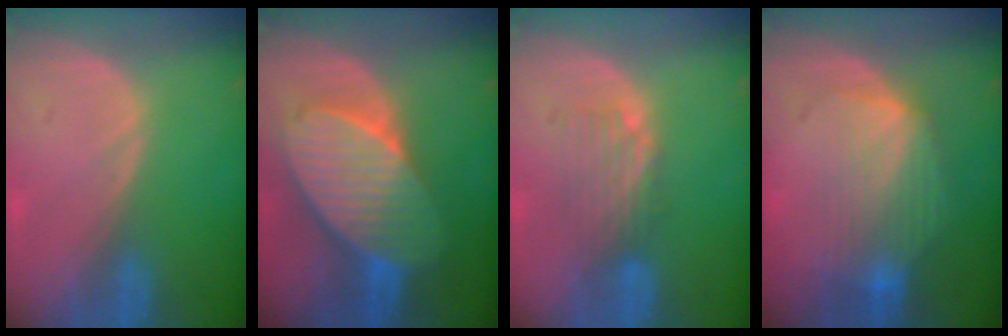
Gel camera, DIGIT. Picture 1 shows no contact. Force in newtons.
{"total": 10.6, "press": 10.5, "slide": 0.8}
{"total": 4.7, "press": 4.0, "slide": 2.5}
{"total": 7.6, "press": 7.4, "slide": 1.9}